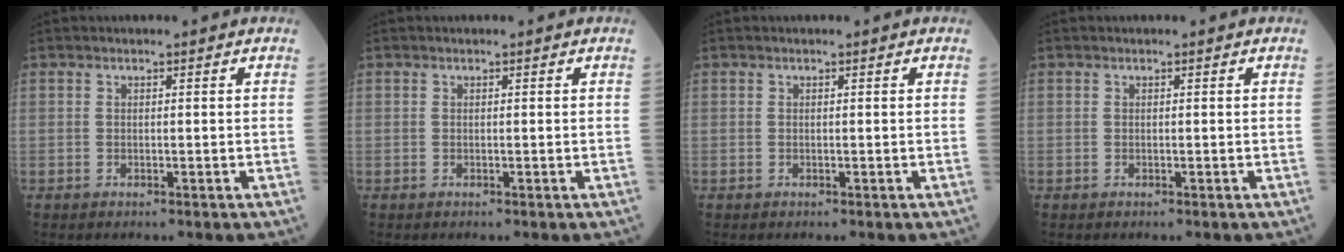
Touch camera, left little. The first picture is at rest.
{"total": 0.0}
{"total": 0.0}
{"total": 0.0}